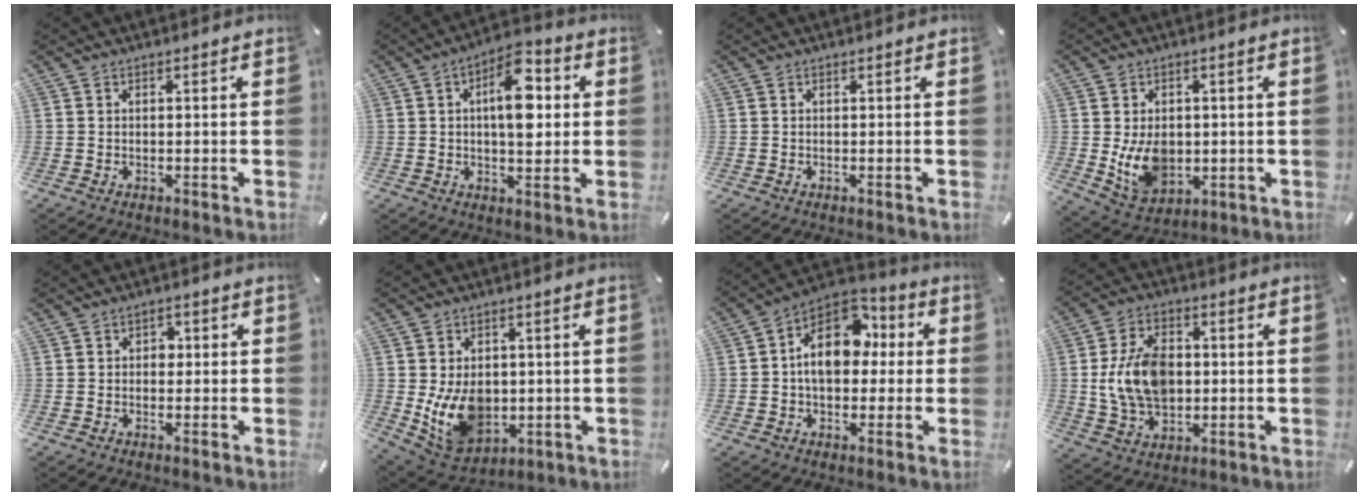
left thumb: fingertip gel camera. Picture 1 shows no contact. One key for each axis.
{"total": 11.7, "fx": 2.4, "fy": 5.9, "fz": 9.9, "tx": -0.142, "ty": -0.010, "tz": 0.037}
{"total": 0.0}
{"total": 9.9, "fx": -0.5, "fy": 7.7, "fz": 6.1, "tx": -0.119, "ty": -0.003, "tz": -0.009}
{"total": 2.2, "fx": -0.1, "fy": 1.8, "fz": 1.2, "tx": -0.010, "ty": 0.002, "tz": -0.010}
{"total": 11.9, "fx": -1.0, "fy": 9.4, "fz": 7.3, "tx": -0.144, "ty": -0.007, "tz": -0.013}
{"total": 14.6, "fx": 1.8, "fy": 10.5, "fz": 10.1, "tx": -0.162, "ty": -0.007, "tz": 0.030}
{"total": 13.2, "fx": 0.2, "fy": 9.8, "fz": 8.8, "tx": -0.175, "ty": 0.009, "tz": 0.004}